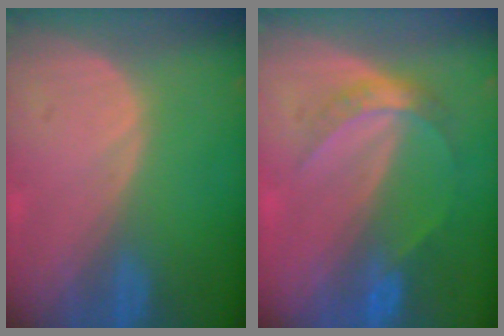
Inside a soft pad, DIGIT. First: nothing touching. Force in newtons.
{"total": 4.8, "press": 4.3, "slide": 2.1}